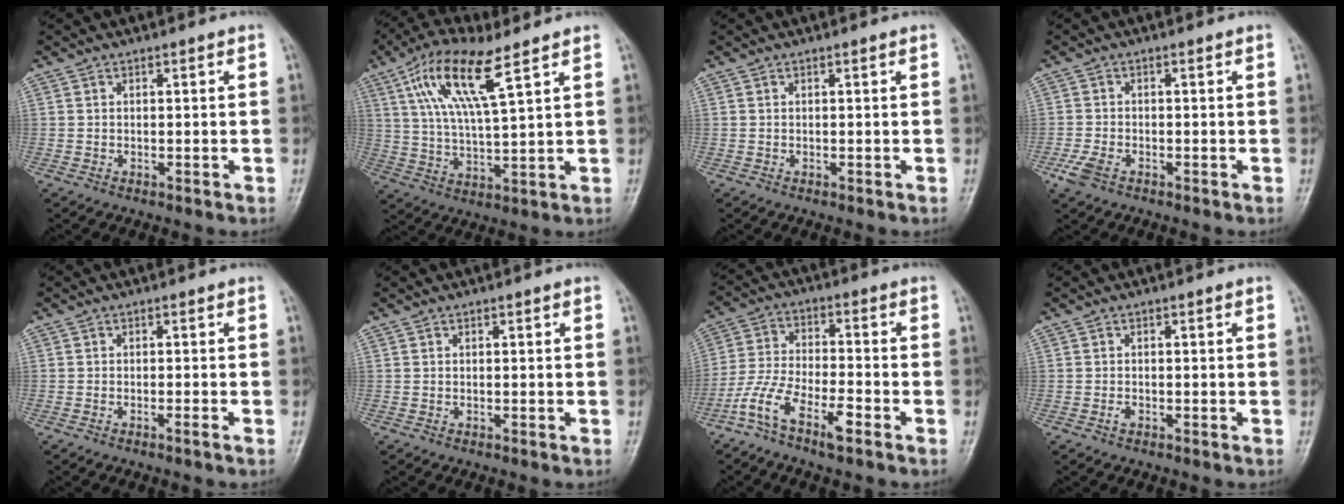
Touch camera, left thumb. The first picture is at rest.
{"total": 12.7, "force": [6.2, 3.1, 10.6], "torque": [-0.211, -0.012, 0.121]}
{"total": 0.0}
{"total": 3.4, "force": [-2.0, 1.9, 2.1], "torque": [-0.052, 0.001, -0.039]}
{"total": 0.9, "force": [-0.7, -0.2, 0.5], "torque": [-0.009, 0.003, -0.013]}
{"total": 0.0}
{"total": 9.0, "force": [-5.7, 2.5, 6.5], "torque": [-0.144, 0.033, -0.118]}
{"total": 0.9, "force": [-0.6, 0.5, 0.4], "torque": [-0.007, 0.003, -0.013]}